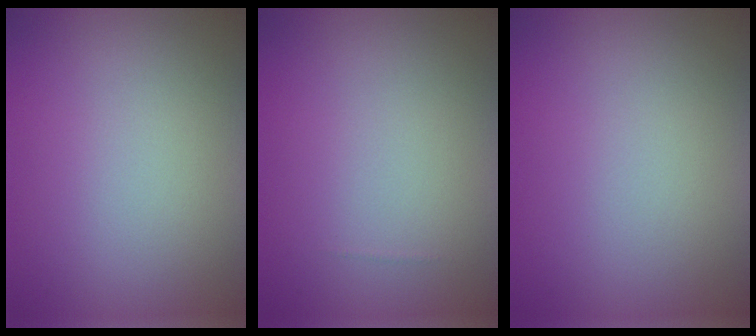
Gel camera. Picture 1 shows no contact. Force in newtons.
{"total": 0.0}
{"total": 0.0}